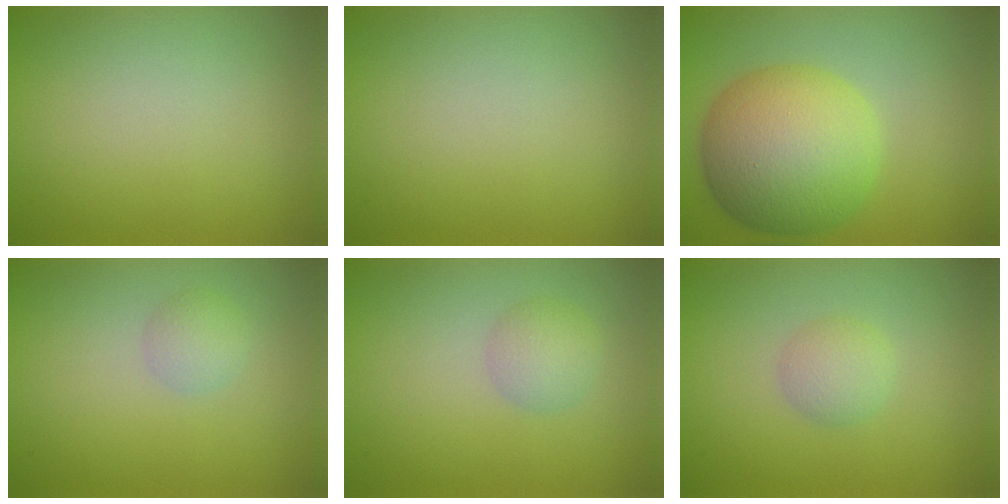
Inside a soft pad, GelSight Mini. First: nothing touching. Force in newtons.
{"total": 0.0}
{"total": 9.7, "press": 9.7, "slide": 0.1}
{"total": 1.5, "press": 1.5, "slide": 0.1}
{"total": 2.1, "press": 2.1, "slide": 0.1}
{"total": 1.8, "press": 1.8, "slide": 0.1}